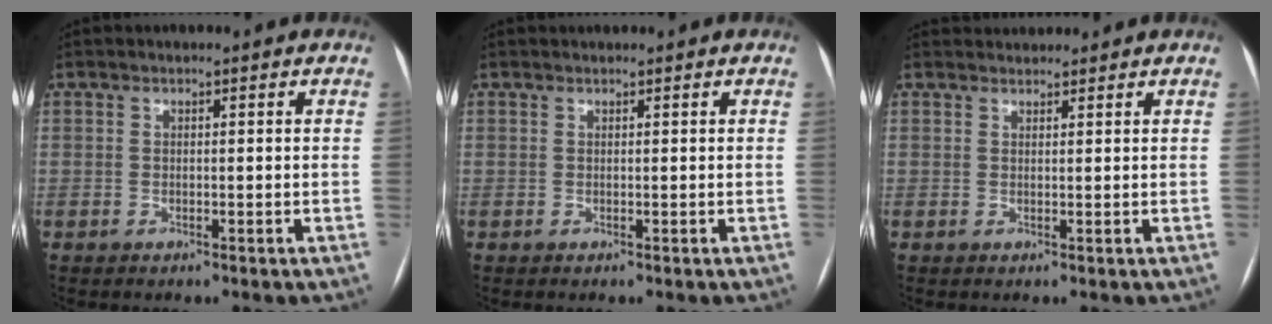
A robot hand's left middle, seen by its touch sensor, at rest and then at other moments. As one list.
[{"total": 0.8, "force": [0.8, 0.1, 0.1], "torque": [-0.004, 0.018, 0.018]}, {"total": 2.3, "force": [2.3, 0.4, -0.1], "torque": [-0.002, 0.025, 0.041]}]